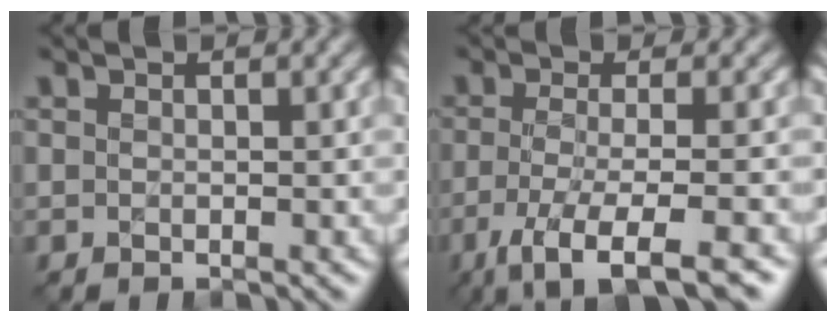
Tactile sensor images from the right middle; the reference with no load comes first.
{"total": 6.2, "force": [-3.2, 1.5, 5.1], "torque": [-0.084, -0.004, -0.063]}